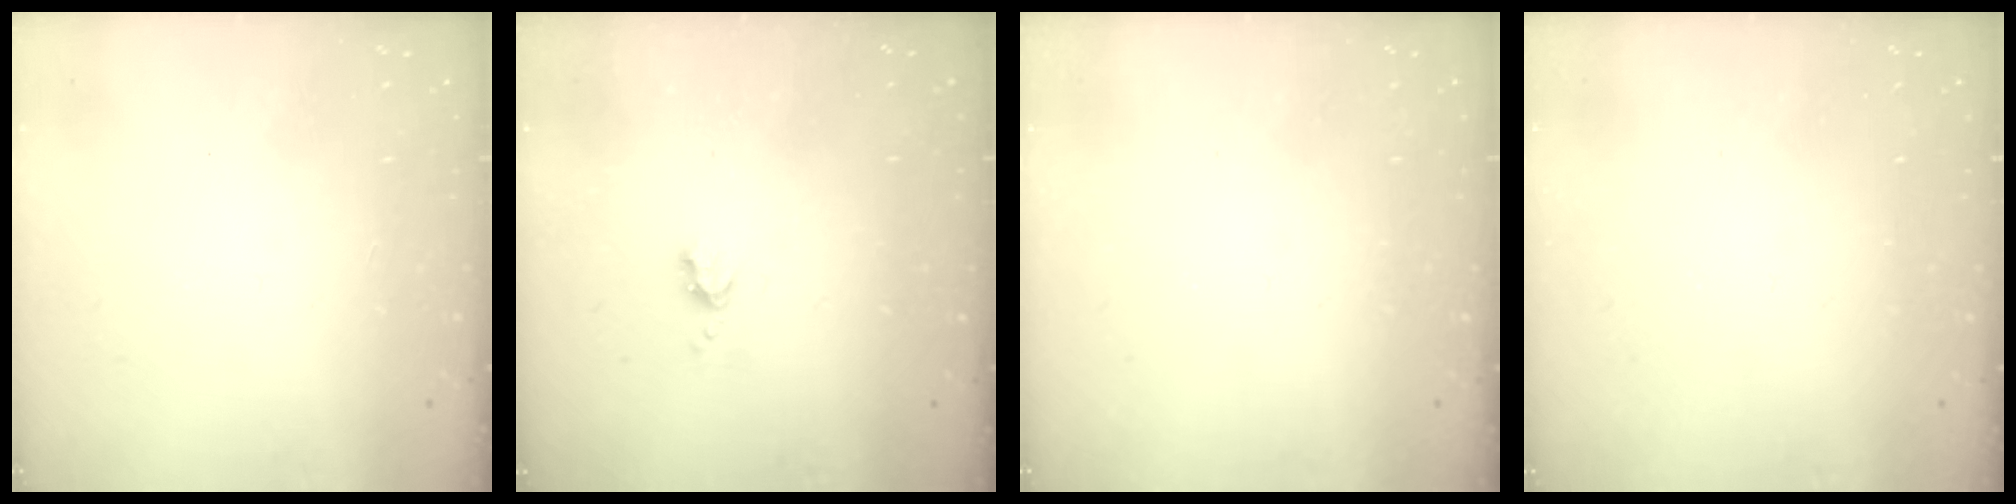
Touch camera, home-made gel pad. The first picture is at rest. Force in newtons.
{"total": 3.7, "press": 3.6, "slide": 0.5}
{"total": 0.0}
{"total": 0.0}